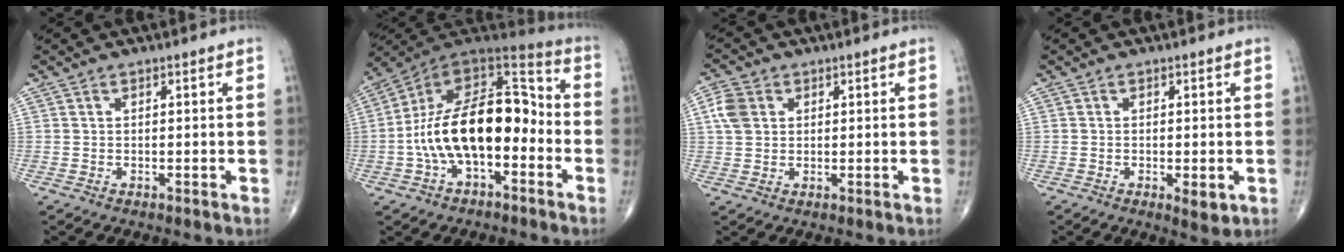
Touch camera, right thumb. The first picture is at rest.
{"total": 20.6, "force": [-3.8, 10.8, 17.1], "torque": [-0.272, 0.059, -0.072]}
{"total": 5.0, "force": [1.3, 4.0, 2.8], "torque": [-0.054, 0.004, 0.023]}
{"total": 3.1, "force": [-0.9, 1.0, 2.8], "torque": [-0.042, -0.010, -0.013]}